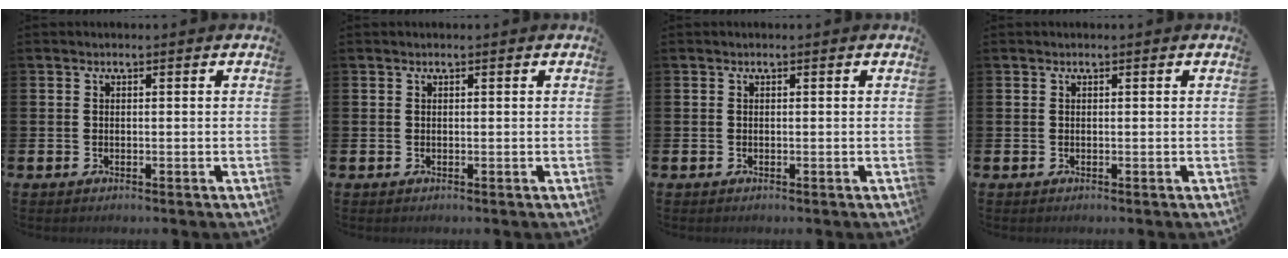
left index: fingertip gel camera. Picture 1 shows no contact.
{"total": 0.0}
{"total": 0.0}
{"total": 0.0}